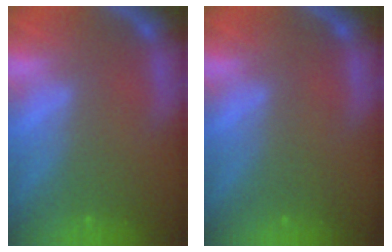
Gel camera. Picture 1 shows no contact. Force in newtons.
{"total": 0.0}